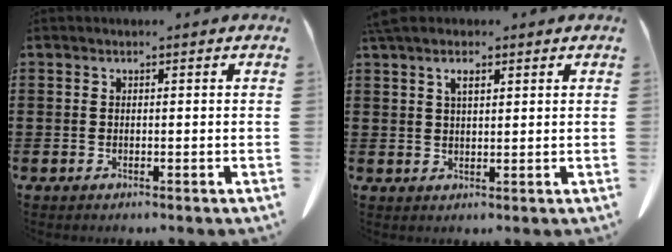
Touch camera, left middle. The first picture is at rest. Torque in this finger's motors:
{"motor_torque": [0.68, 0.85, 0.14, 0.05]}